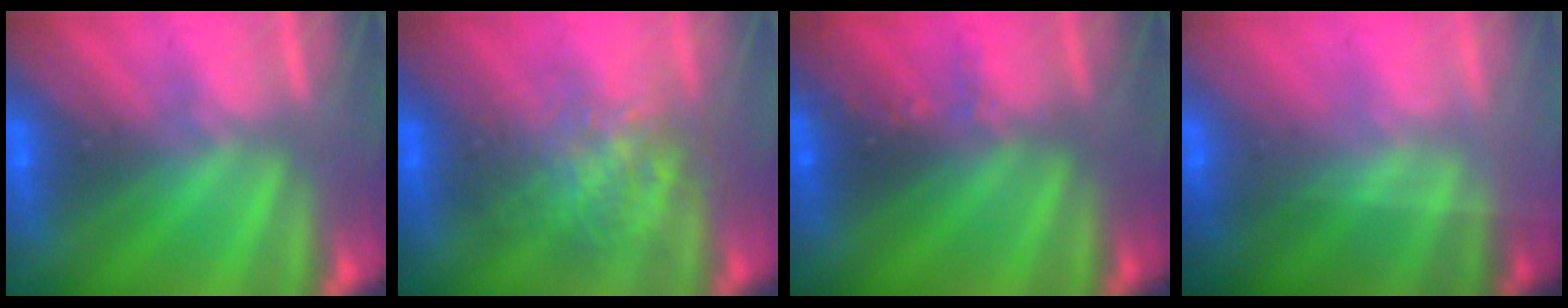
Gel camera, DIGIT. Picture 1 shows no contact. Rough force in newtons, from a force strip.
{"total": 2.3}
{"total": 2.4}
{"total": 1.6}